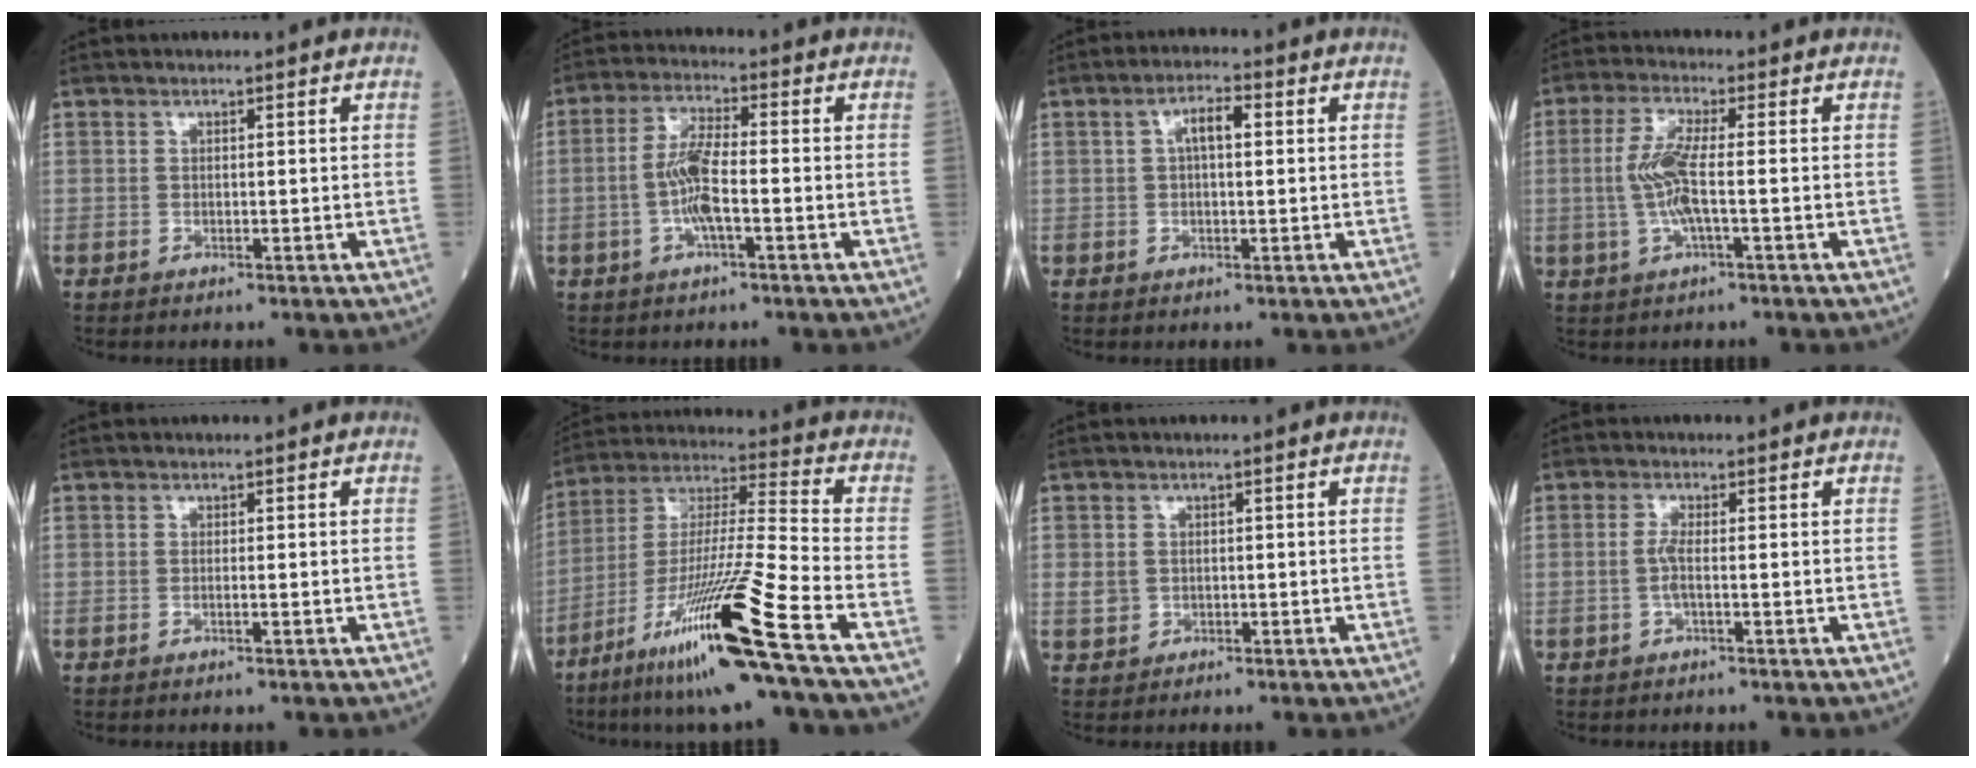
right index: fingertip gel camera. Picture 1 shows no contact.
{"total": 6.8, "force": [-1.4, 1.2, 6.6], "torque": [-0.138, 0.004, -0.032]}
{"total": 4.2, "force": [0.9, 1.3, 3.9], "torque": [-0.069, 0.014, 0.014]}
{"total": 6.4, "force": [-0.5, 0.7, 6.3], "torque": [-0.141, 0.001, -0.014]}
{"total": 0.6, "force": [-0.2, -0.1, 0.5], "torque": [-0.011, 0.000, -0.004]}
{"total": 17.2, "force": [-9.4, -1.6, 14.3], "torque": [-0.293, -0.042, -0.174]}
{"total": 2.4, "force": [-0.3, 2.2, 1.0], "torque": [-0.020, 0.006, 0.004]}
{"total": 2.1, "force": [-0.4, 0.1, 2.1], "torque": [-0.047, 0.000, -0.010]}